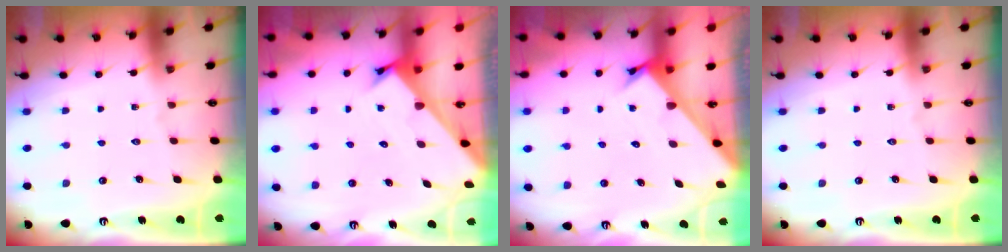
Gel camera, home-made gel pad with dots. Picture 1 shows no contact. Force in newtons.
{"total": 2.5, "press": 2.5, "slide": 0.2}
{"total": 2.2, "press": 2.2, "slide": 0.1}
{"total": 0.0}